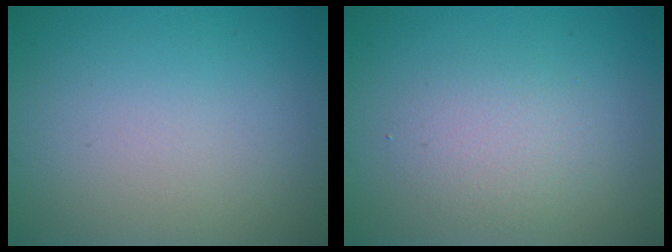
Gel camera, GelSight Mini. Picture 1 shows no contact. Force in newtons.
{"total": 2.4, "press": 2.4, "slide": 0.0}